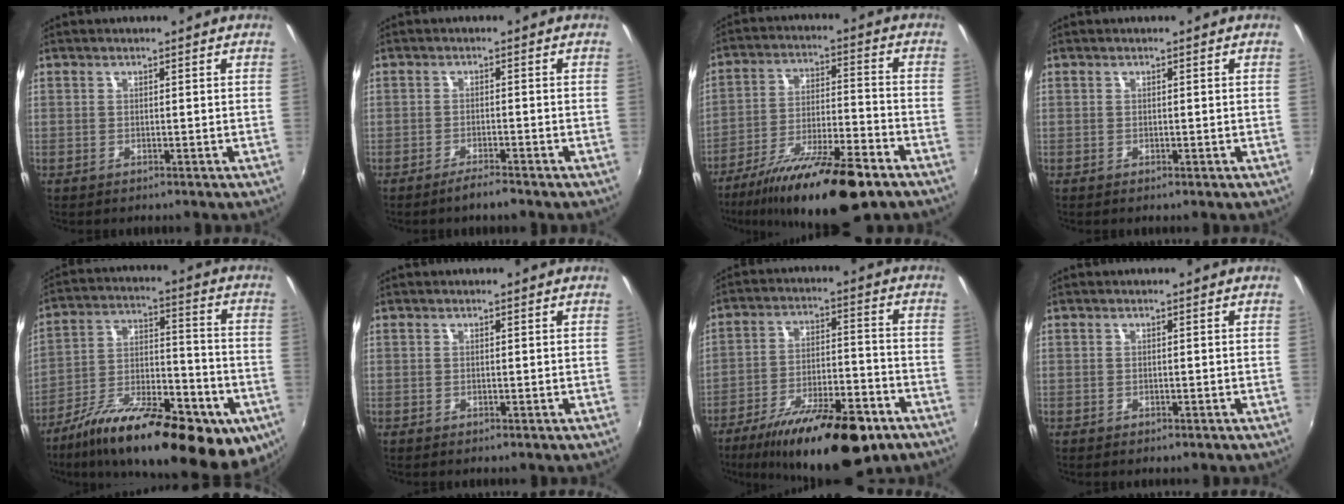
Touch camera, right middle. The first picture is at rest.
{"total": 2.8, "force": [-2.4, 0.2, 1.5], "torque": [-0.041, -0.004, -0.045]}
{"total": 20.5, "force": [-14.7, 4.3, 13.6], "torque": [-0.247, -0.036, -0.240]}
{"total": 0.0}
{"total": 27.9, "force": [-16.5, 10.1, 20.1], "torque": [-0.314, -0.022, -0.250]}
{"total": 0.0}
{"total": 21.4, "force": [-14.6, 6.7, 14.1], "torque": [-0.240, -0.028, -0.217]}
{"total": 0.6, "force": [-0.4, 0.4, 0.2], "torque": [-0.004, -0.004, -0.008]}